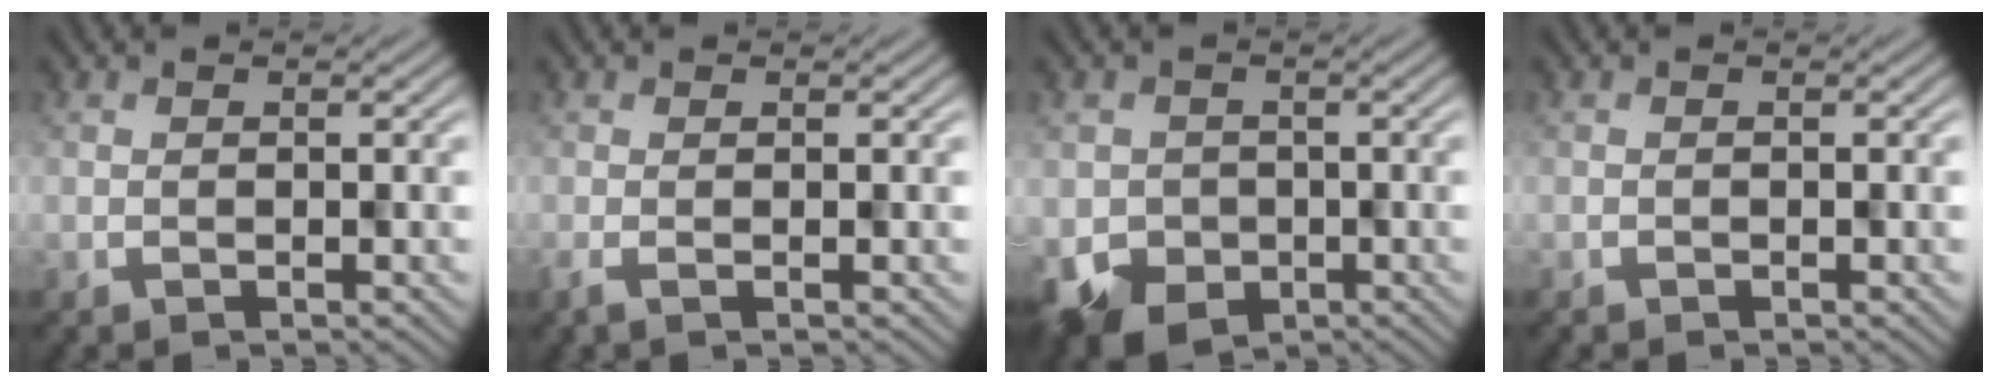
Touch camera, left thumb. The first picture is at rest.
{"total": 1.5, "force": [-0.7, 0.1, 1.3], "torque": [-0.028, -0.001, -0.013]}
{"total": 6.3, "force": [-2.9, 5.2, 2.1], "torque": [-0.049, -0.030, -0.050]}
{"total": 0.0}